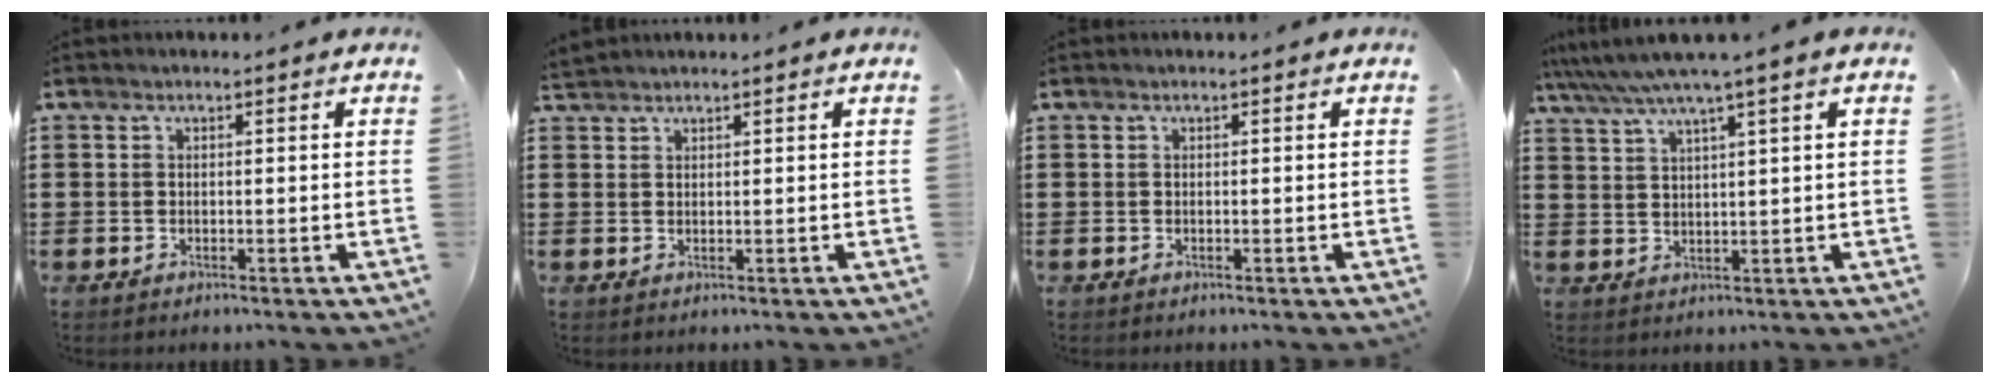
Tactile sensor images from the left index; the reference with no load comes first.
{"total": 1.2, "force": [1.2, 0.1, 0.2], "torque": [-0.006, 0.000, 0.023]}
{"total": 0.0}
{"total": 4.6, "force": [3.1, -0.4, 3.4], "torque": [-0.076, -0.011, 0.049]}